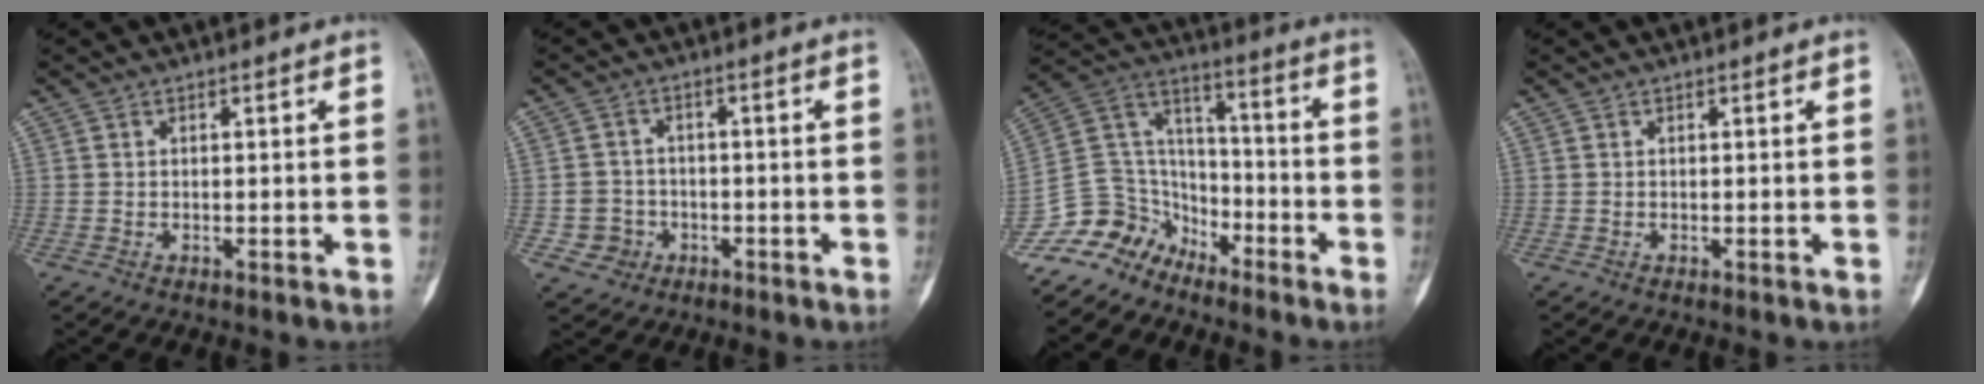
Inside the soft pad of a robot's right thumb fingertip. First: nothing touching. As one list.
[{"total": 4.6, "force": [-1.6, 4.3, 0.2], "torque": [0.020, 0.015, -0.028]}, {"total": 12.5, "force": [-9.7, 7.6, 1.6], "torque": [-0.008, 0.107, -0.193]}, {"total": 0.0}]